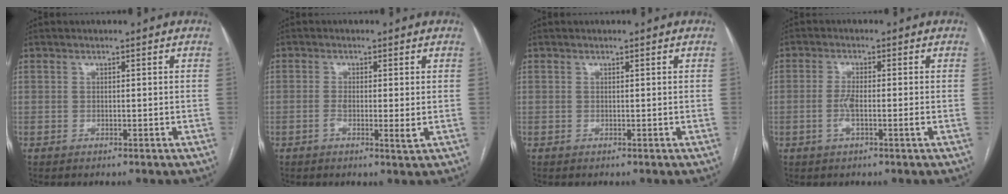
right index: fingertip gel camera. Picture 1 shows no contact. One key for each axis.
{"total": 3.0, "fx": -0.6, "fy": 0.4, "fz": 2.9, "tx": -0.049, "ty": -0.004, "tz": -0.010}
{"total": 0.0}
{"total": 3.3, "fx": -0.9, "fy": 0.1, "fz": 3.1, "tx": -0.066, "ty": -0.001, "tz": -0.020}